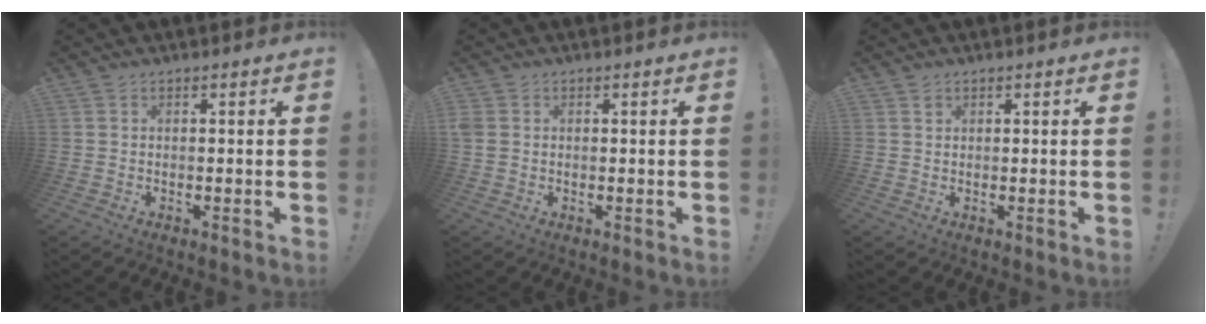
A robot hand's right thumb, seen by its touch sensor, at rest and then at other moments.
{"total": 2.6, "force": [0.4, 2.0, 1.6], "torque": [-0.028, 0.006, 0.012]}
{"total": 1.0, "force": [0.7, 0.7, 0.3], "torque": [0.009, -0.005, 0.010]}